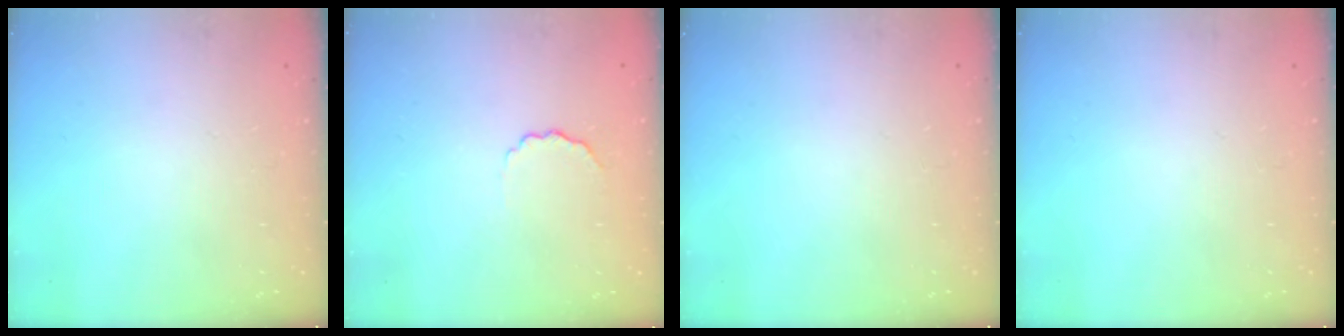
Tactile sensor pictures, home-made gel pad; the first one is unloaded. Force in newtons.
{"total": 4.0, "press": 3.9, "slide": 0.9}
{"total": 0.0}
{"total": 0.0}